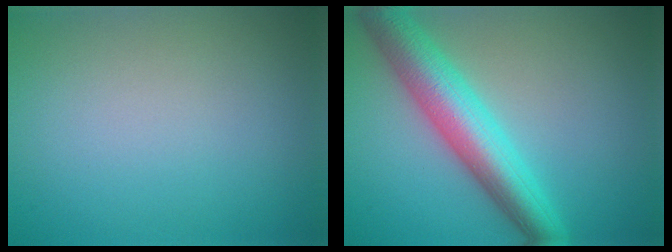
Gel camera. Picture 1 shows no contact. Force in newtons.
{"total": 7.2, "press": 7.2, "slide": 0.2}